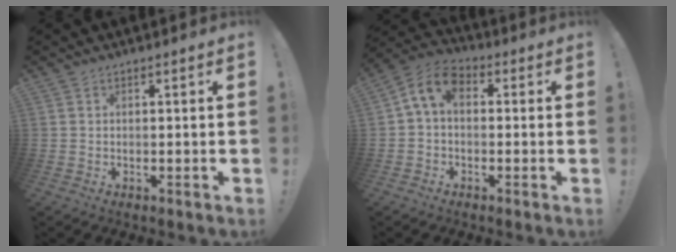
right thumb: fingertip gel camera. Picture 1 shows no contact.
{"total": 8.0, "force": [1.4, 5.1, 6.0], "torque": [-0.127, 0.008, 0.031]}